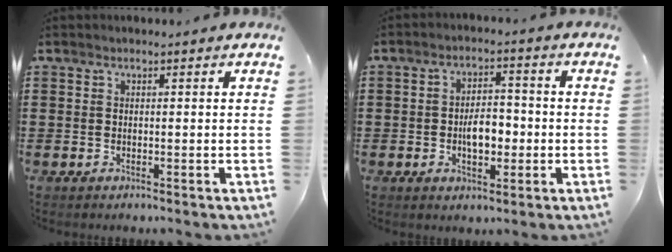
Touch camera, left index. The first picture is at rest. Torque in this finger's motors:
{"motor_torque": [0.56, 0.39, 0.22, 0.06]}